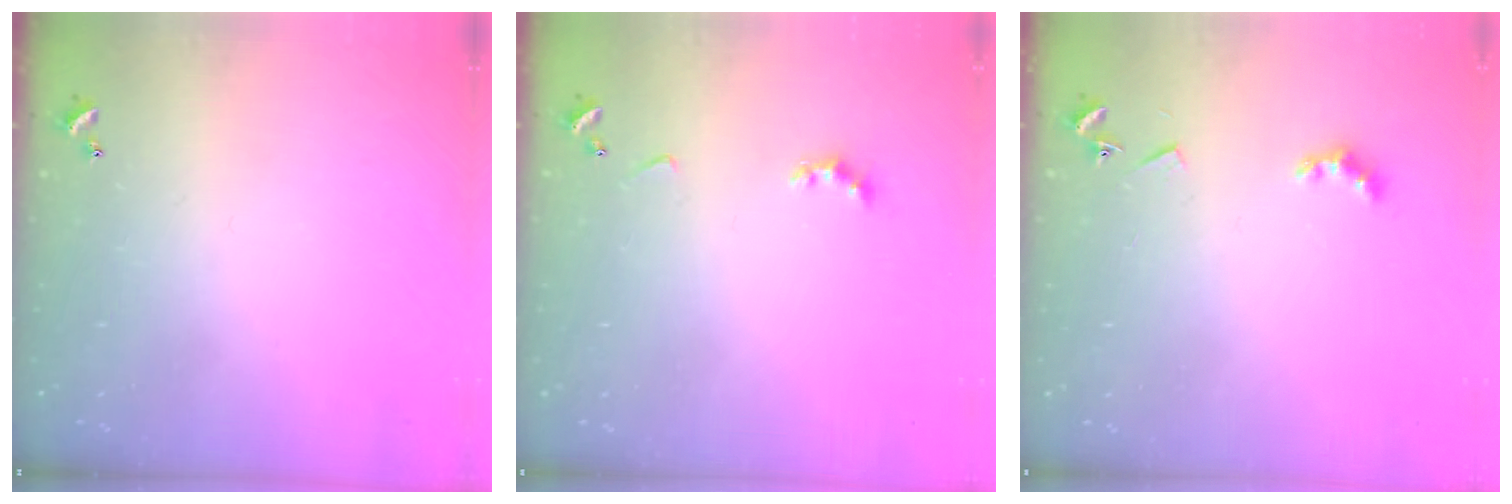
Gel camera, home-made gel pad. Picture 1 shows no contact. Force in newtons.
{"total": 2.9, "press": 2.8, "slide": 0.6}
{"total": 4.0, "press": 3.9, "slide": 0.7}